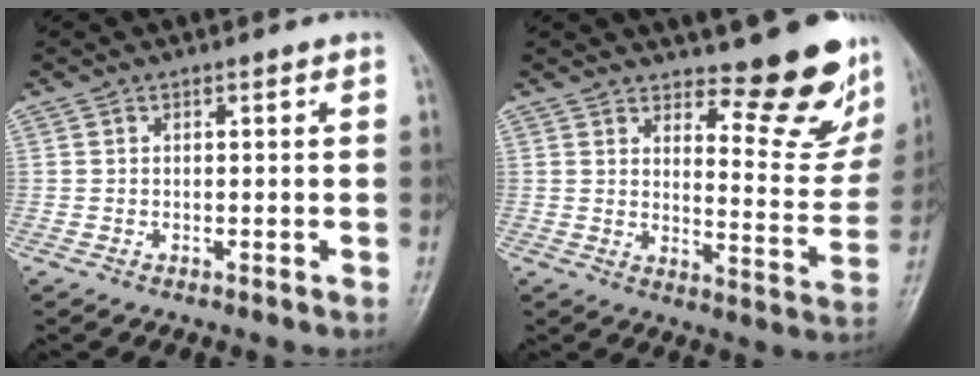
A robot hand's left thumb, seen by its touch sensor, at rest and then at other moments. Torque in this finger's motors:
{"motor_torque": [0.29, 0.32, 0.11, -0.39, 0.05]}